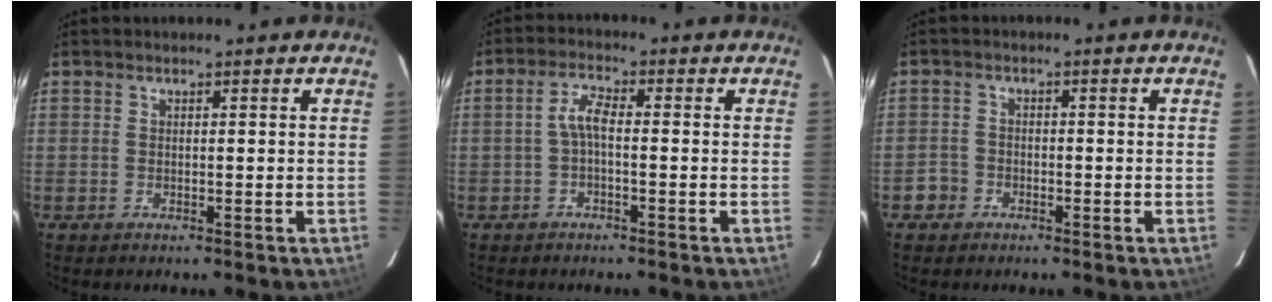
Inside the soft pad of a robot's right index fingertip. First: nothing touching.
{"total": 3.1, "force": [-0.9, 0.8, 2.9], "torque": [-0.065, 0.011, -0.019]}
{"total": 3.0, "force": [-1.8, 2.4, 0.2], "torque": [-0.005, 0.011, -0.033]}